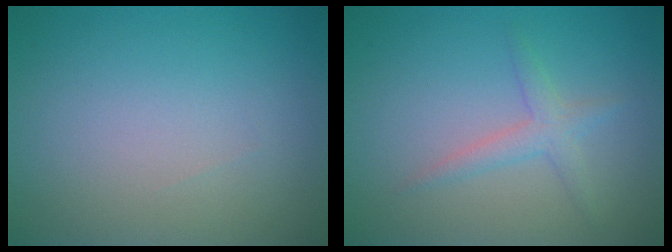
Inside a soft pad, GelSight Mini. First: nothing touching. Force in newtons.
{"total": 1.9, "press": 1.9, "slide": 0.0}